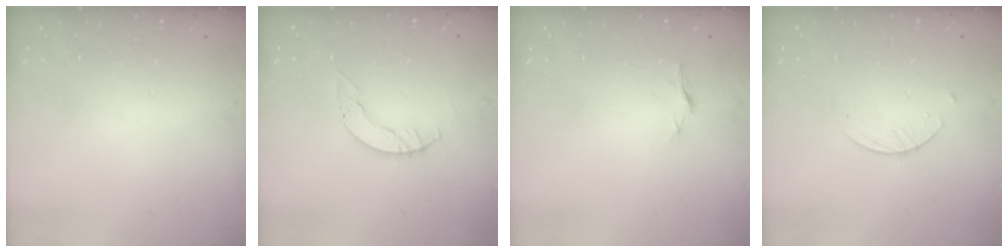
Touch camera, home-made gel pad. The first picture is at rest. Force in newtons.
{"total": 4.0, "press": 4.0, "slide": 0.1}
{"total": 5.0, "press": 5.0, "slide": 0.6}
{"total": 2.7, "press": 2.6, "slide": 0.3}